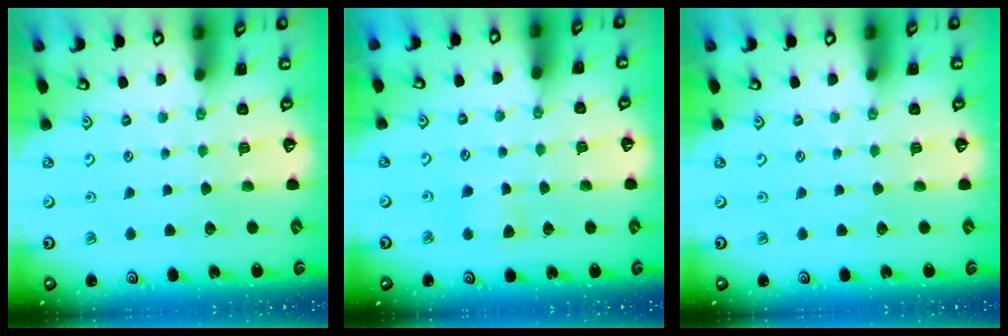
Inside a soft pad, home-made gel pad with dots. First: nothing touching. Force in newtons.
{"total": 3.7, "press": 3.6, "slide": 0.7}
{"total": 0.0}